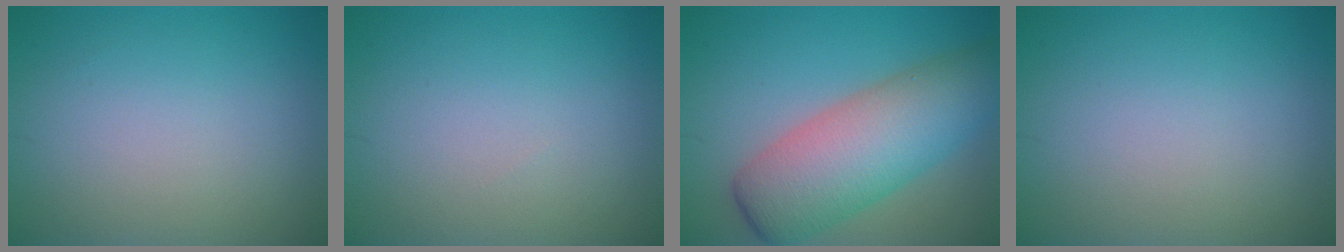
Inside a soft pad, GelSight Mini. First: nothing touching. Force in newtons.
{"total": 0.0}
{"total": 8.9, "press": 8.9, "slide": 0.4}
{"total": 0.0}